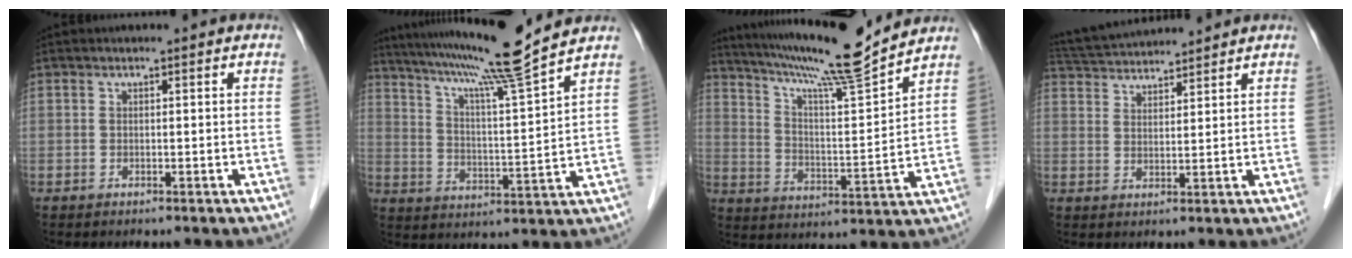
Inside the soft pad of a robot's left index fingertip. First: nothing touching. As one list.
[{"total": 15.0, "force": [12.6, -2.6, 7.7], "torque": [-0.135, -0.014, 0.195]}, {"total": 16.5, "force": [14.6, -1.4, 7.6], "torque": [-0.136, -0.011, 0.230]}, {"total": 9.2, "force": [8.8, 0.3, 2.4], "torque": [-0.054, 0.032, 0.150]}]